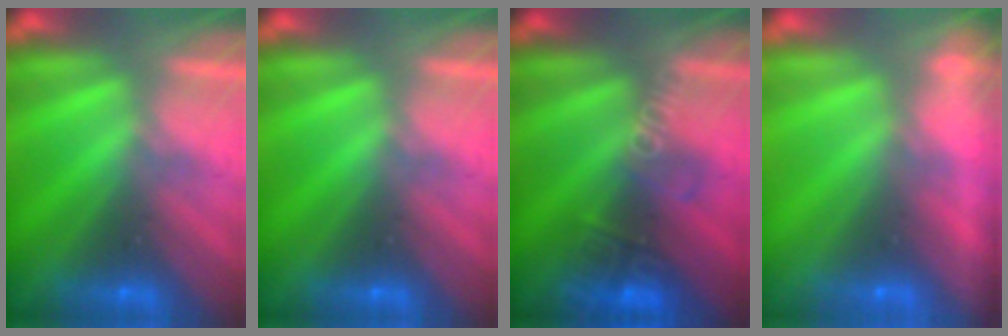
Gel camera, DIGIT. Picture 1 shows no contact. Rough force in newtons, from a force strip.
{"total": 0.0}
{"total": 2.7}
{"total": 11.5}